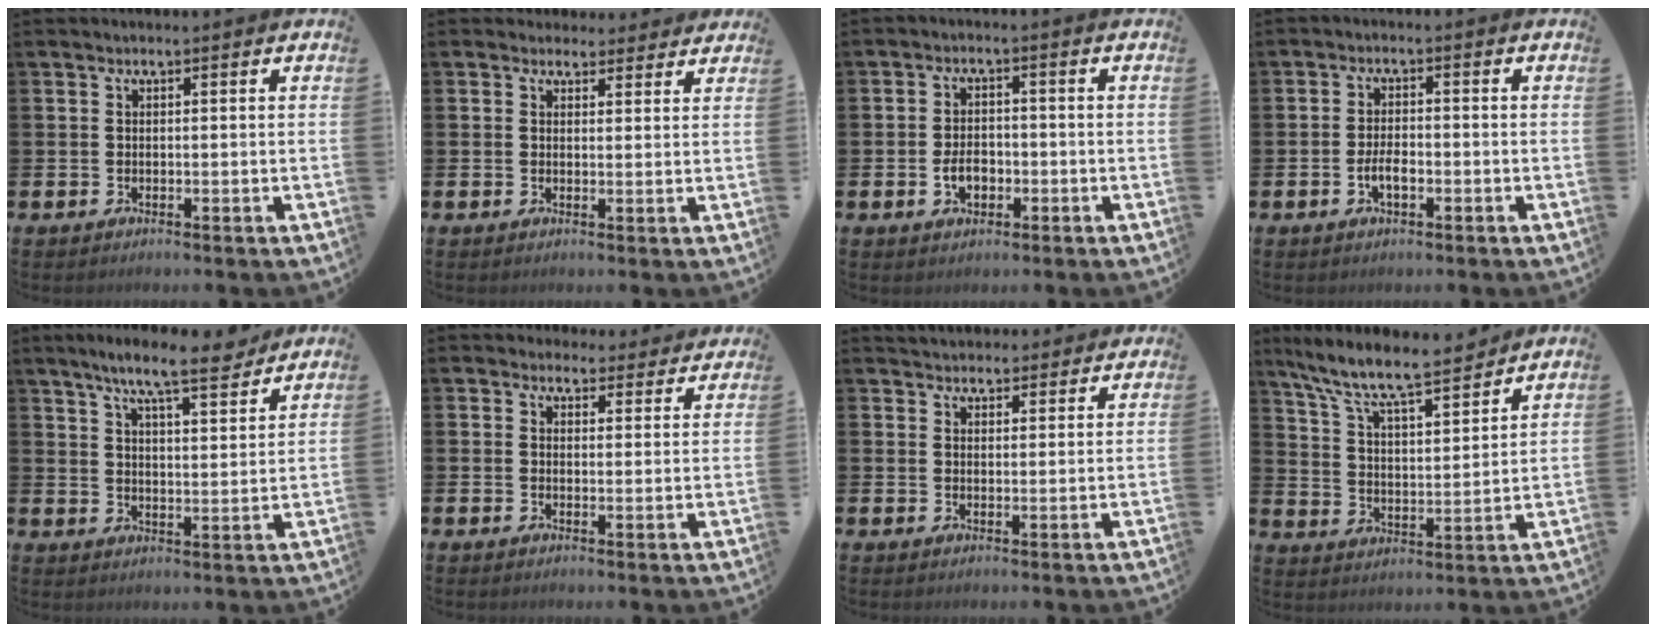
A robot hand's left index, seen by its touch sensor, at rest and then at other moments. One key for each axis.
{"total": 3.1, "fx": 2.8, "fy": 1.3, "fz": -0.1, "tx": 0.011, "ty": -0.013, "tz": 0.049}
{"total": 3.3, "fx": -1.1, "fy": 2.2, "fz": 2.2, "tx": -0.031, "ty": -0.002, "tz": -0.024}
{"total": 2.8, "fx": -0.8, "fy": 1.3, "fz": 2.3, "tx": -0.034, "ty": 0.000, "tz": -0.018}
{"total": 8.5, "fx": 7.6, "fy": 0.9, "fz": 3.7, "tx": -0.084, "ty": -0.037, "tz": 0.134}
{"total": 3.5, "fx": 3.3, "fy": 1.4, "fz": 0.0, "tx": -0.003, "ty": -0.015, "tz": 0.058}
{"total": 3.4, "fx": 3.3, "fy": 0.9, "fz": -0.3, "tx": -0.003, "ty": -0.012, "tz": 0.062}
{"total": 9.5, "fx": 8.6, "fy": 1.2, "fz": 3.7, "tx": -0.114, "ty": -0.056, "tz": 0.150}